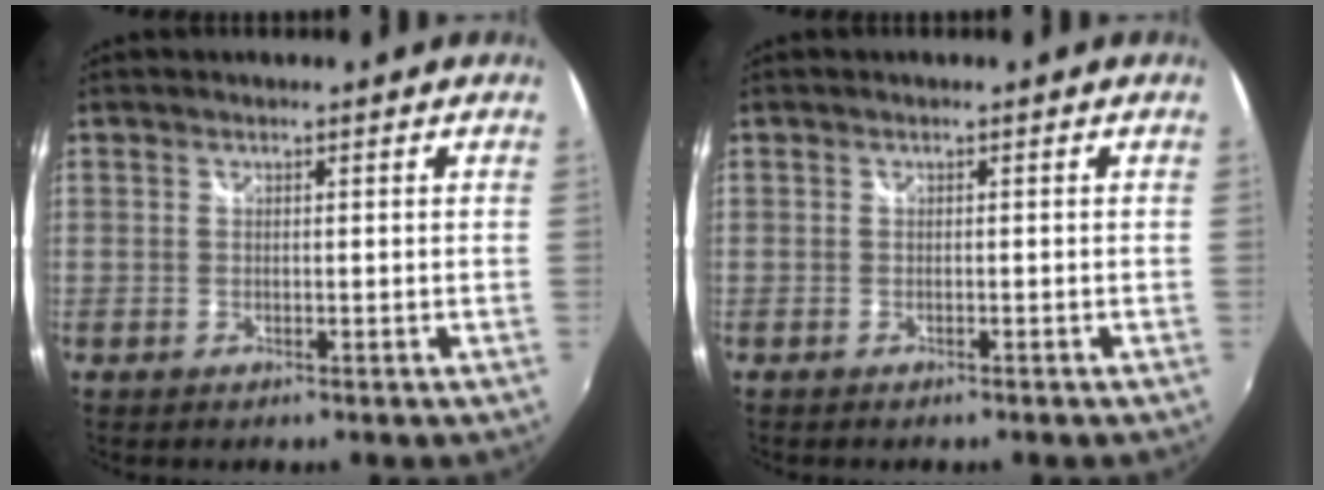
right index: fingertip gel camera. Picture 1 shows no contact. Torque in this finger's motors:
{"motor_torque": [-0.09, -0.15, 0.05, 0.00]}